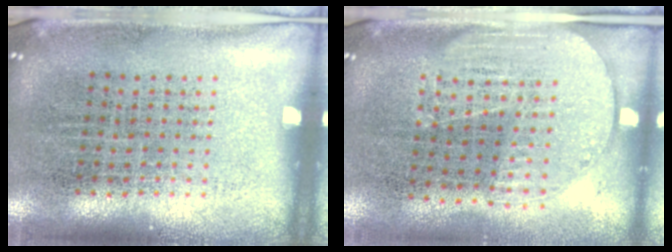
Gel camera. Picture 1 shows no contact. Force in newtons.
{"total": 1.6, "press": 1.4, "slide": 0.7}